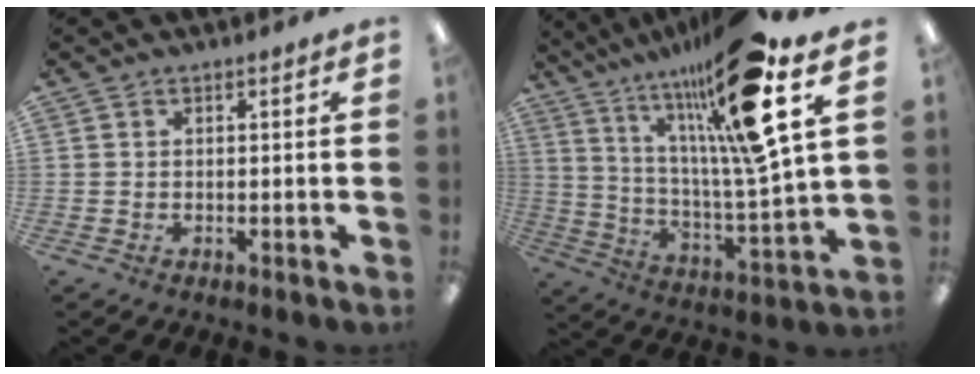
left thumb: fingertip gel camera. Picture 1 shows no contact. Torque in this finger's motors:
{"motor_torque": [0.54, 0.78, 1.21, -1.57, 0.28]}